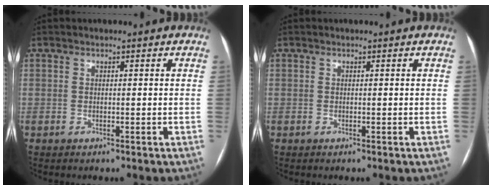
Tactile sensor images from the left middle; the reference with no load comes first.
{"total": 0.0}